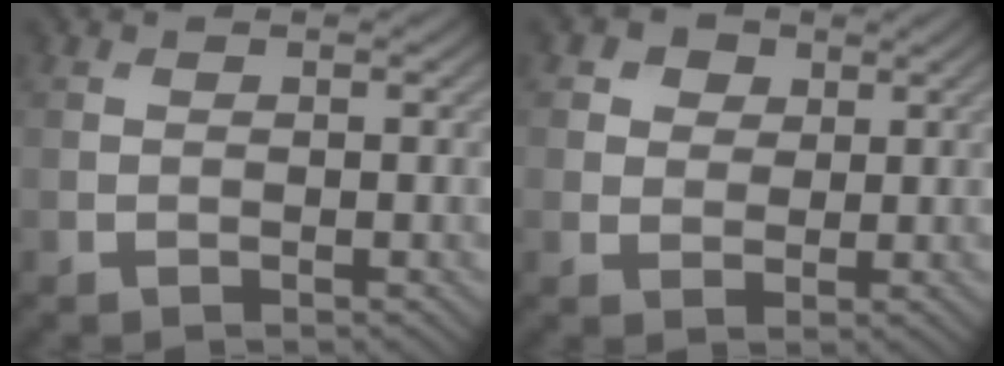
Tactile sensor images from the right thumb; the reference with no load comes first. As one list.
[{"total": 3.9, "force": [1.9, 3.1, 1.5], "torque": [-0.041, -0.006, 0.038]}]